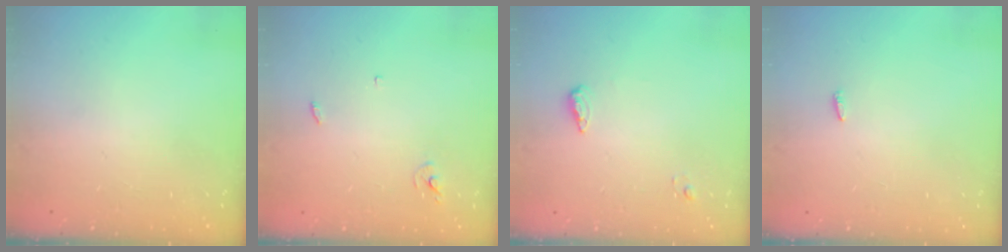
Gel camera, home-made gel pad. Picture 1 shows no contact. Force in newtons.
{"total": 2.4, "press": 2.4, "slide": 0.1}
{"total": 5.6, "press": 5.4, "slide": 1.2}
{"total": 2.1, "press": 1.9, "slide": 0.7}